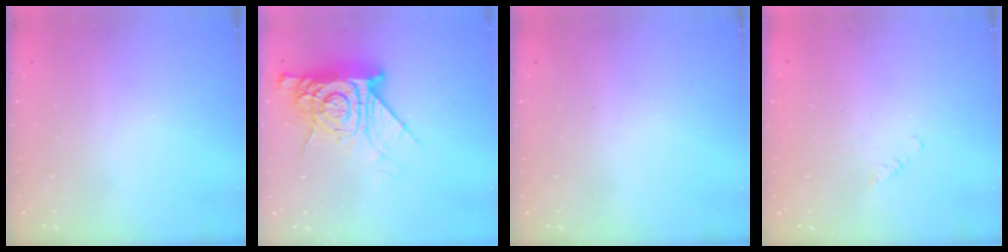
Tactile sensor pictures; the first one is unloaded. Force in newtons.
{"total": 14.3, "press": 14.2, "slide": 1.3}
{"total": 0.0}
{"total": 2.4, "press": 2.4, "slide": 0.4}